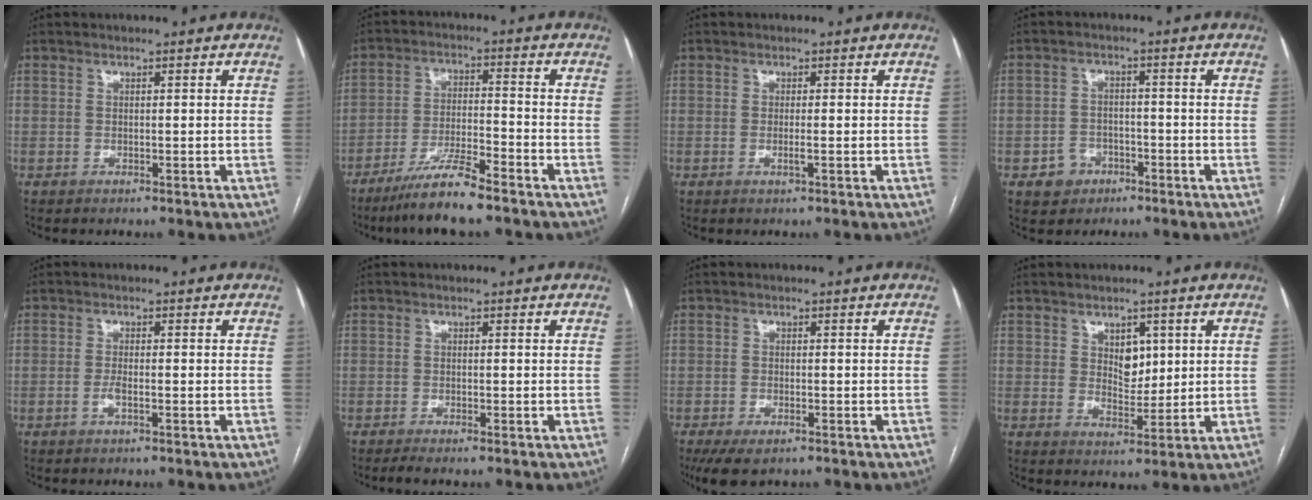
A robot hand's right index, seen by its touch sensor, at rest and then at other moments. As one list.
[{"total": 8.8, "force": [-6.8, 0.3, 5.6], "torque": [-0.107, -0.023, -0.126]}, {"total": 1.2, "force": [-0.4, -0.1, 1.2], "torque": [-0.024, -0.003, -0.006]}, {"total": 4.2, "force": [-2.1, 3.6, 1.0], "torque": [-0.012, 0.011, -0.026]}, {"total": 1.7, "force": [-0.7, 0.3, 1.5], "torque": [-0.031, 0.000, -0.014]}, {"total": 1.7, "force": [-1.4, -0.1, 1.1], "torque": [-0.019, -0.004, -0.024]}, {"total": 4.8, "force": [-3.2, 2.0, 3.0], "torque": [-0.056, -0.008, -0.048]}, {"total": 4.3, "force": [1.7, 2.7, 2.9], "torque": [-0.041, -0.001, 0.032]}]